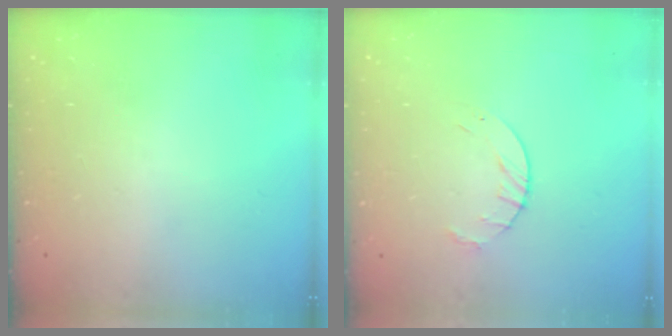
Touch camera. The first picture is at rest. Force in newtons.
{"total": 3.5, "press": 3.5, "slide": 0.4}